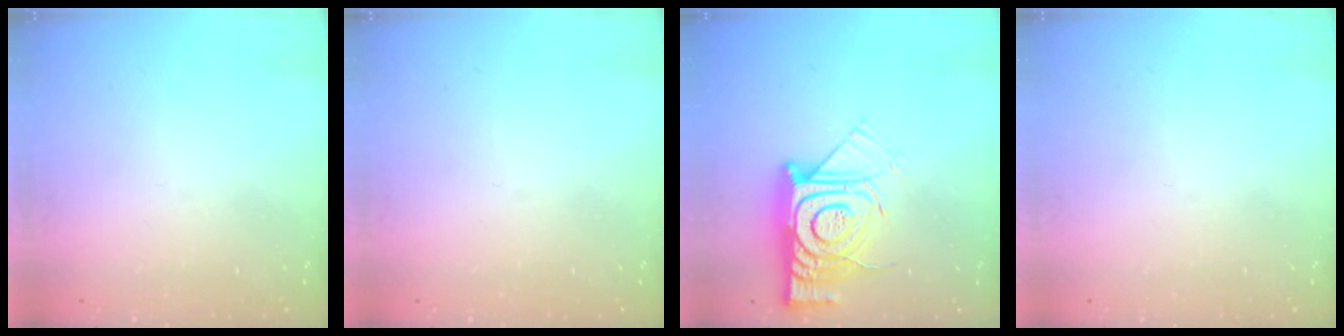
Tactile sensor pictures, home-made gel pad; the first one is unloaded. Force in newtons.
{"total": 0.0}
{"total": 16.7, "press": 16.6, "slide": 1.8}
{"total": 0.0}